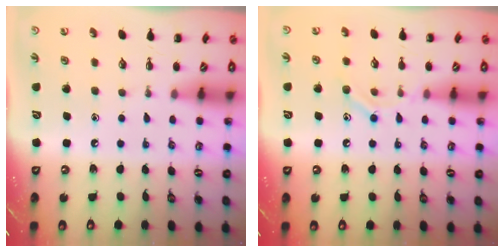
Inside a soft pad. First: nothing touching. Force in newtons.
{"total": 9.3, "press": 9.2, "slide": 1.4}